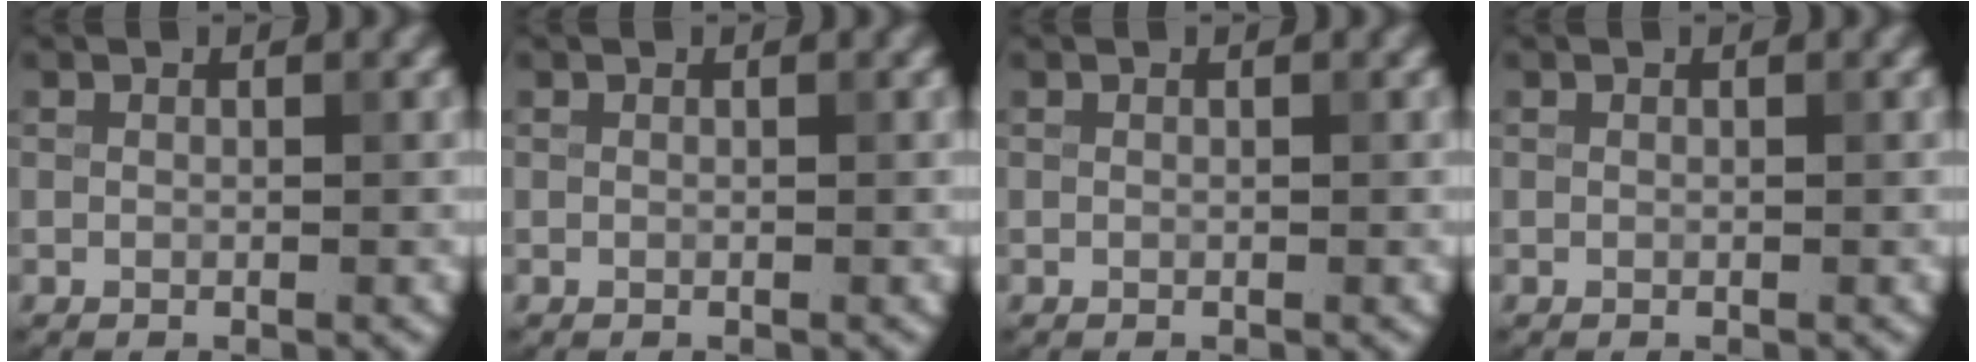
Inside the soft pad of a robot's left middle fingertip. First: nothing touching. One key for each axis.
{"total": 0.0}
{"total": 0.0}
{"total": 0.0}